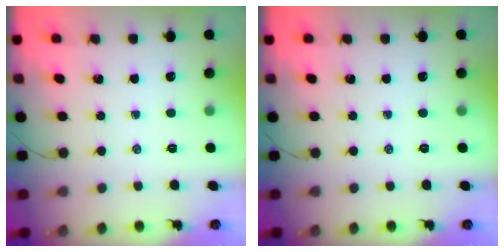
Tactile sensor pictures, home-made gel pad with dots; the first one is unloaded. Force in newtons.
{"total": 0.0}